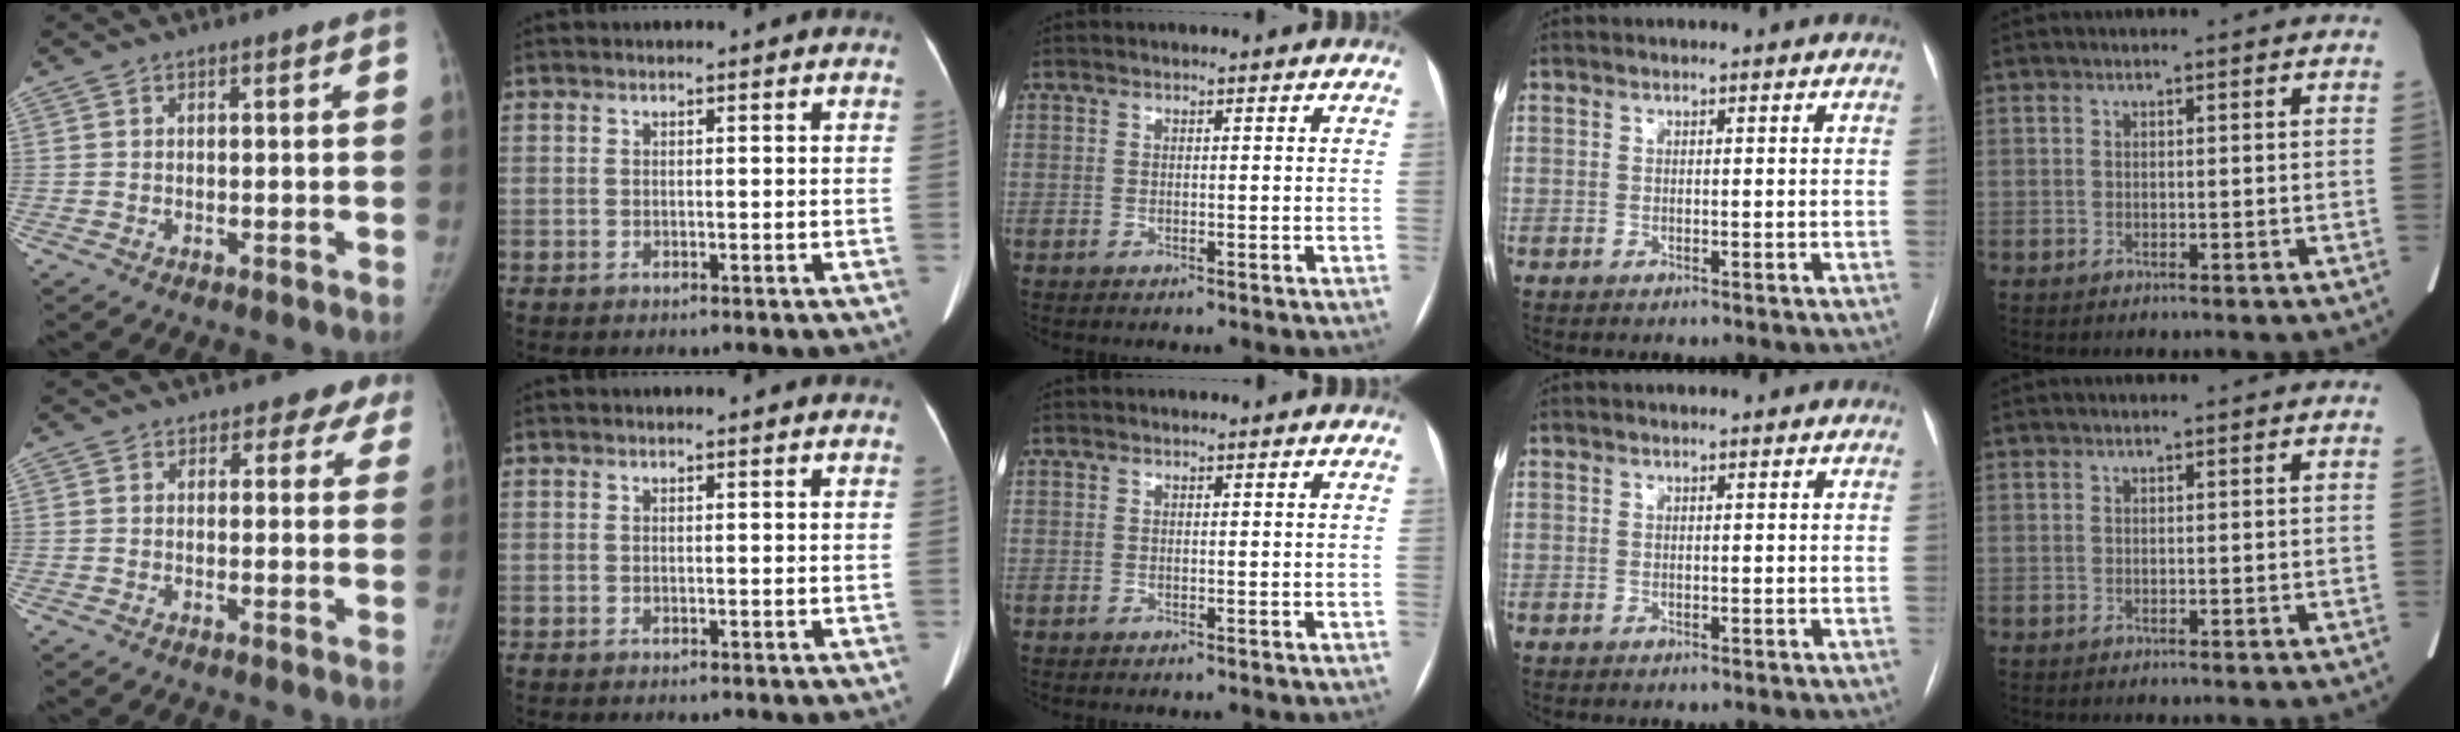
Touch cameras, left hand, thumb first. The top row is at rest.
{"thumb": {"total": 4.4, "force": [3.2, 2.9, 0.9], "torque": [0.029, -0.014, 0.021]}, "index": {"total": 1.1, "force": [1.1, 0.0, 0.2], "torque": [-0.012, 0.004, 0.009]}}